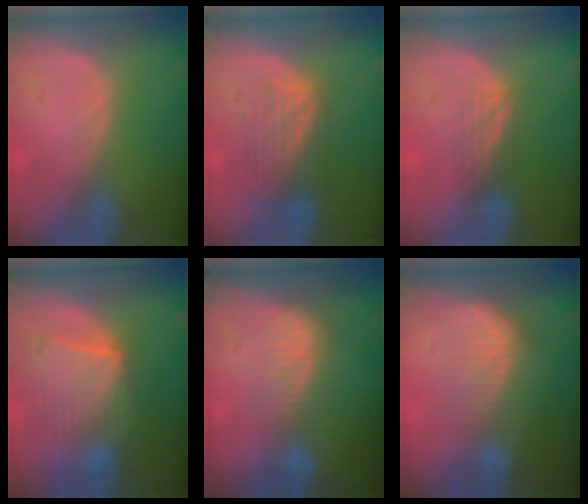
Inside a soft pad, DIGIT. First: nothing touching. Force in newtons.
{"total": 6.4, "press": 6.4, "slide": 0.5}
{"total": 2.7, "press": 2.6, "slide": 0.8}
{"total": 10.7, "press": 9.3, "slide": 5.3}
{"total": 7.2, "press": 6.2, "slide": 3.7}
{"total": 7.6, "press": 6.5, "slide": 3.9}